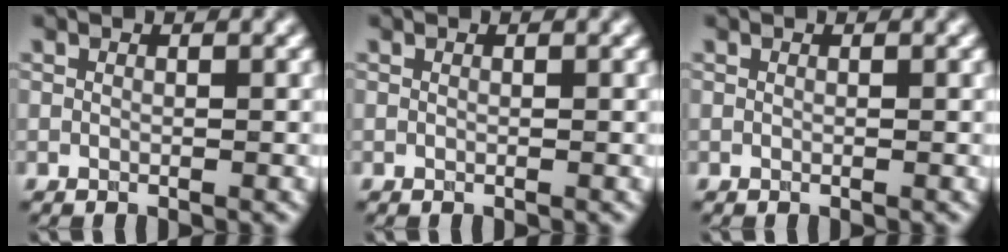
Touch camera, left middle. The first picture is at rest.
{"total": 0.0}
{"total": 0.0}